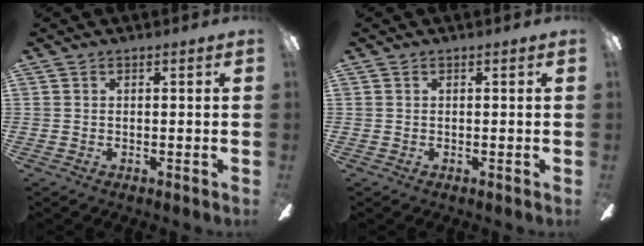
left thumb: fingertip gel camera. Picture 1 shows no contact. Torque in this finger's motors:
{"motor_torque": [0.00, 0.00, 0.00, 0.00, 0.00]}